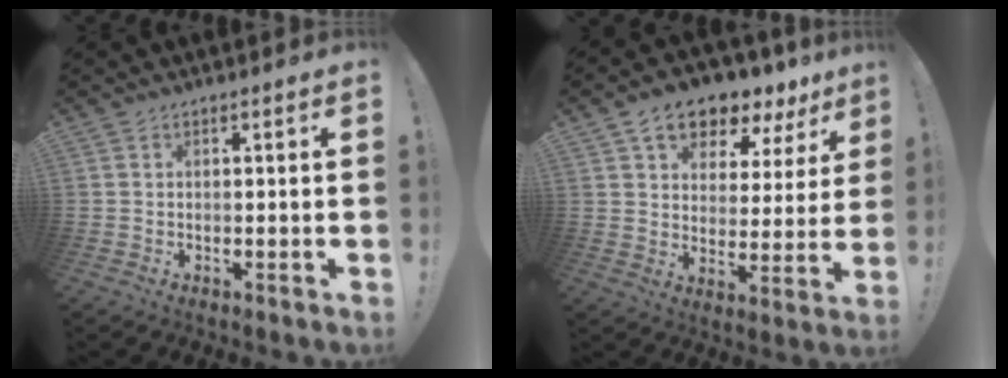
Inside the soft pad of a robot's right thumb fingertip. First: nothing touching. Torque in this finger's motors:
{"motor_torque": [0.84, 2.90, 0.03, 0.24, 0.32]}